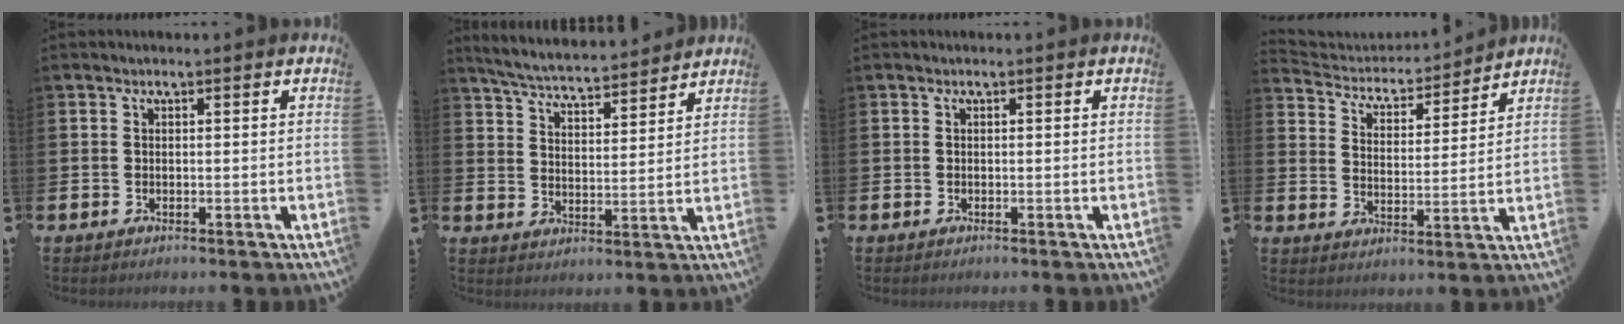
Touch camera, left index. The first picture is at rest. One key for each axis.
{"total": 5.3, "fx": 5.2, "fy": 0.4, "fz": 0.9, "tx": -0.041, "ty": -0.038, "tz": 0.089}
{"total": 0.0}
{"total": 4.5, "fx": 4.2, "fy": 1.5, "fz": 0.4, "tx": -0.036, "ty": -0.038, "tz": 0.067}